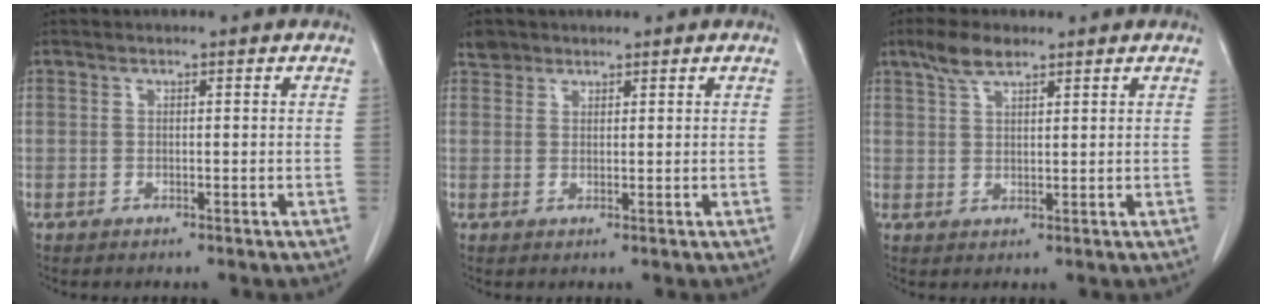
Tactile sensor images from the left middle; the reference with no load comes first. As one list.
[{"total": 1.9, "force": [1.5, 1.1, -0.1], "torque": [0.003, 0.006, 0.025]}, {"total": 4.3, "force": [3.2, 1.2, 2.6], "torque": [-0.061, 0.008, 0.063]}]